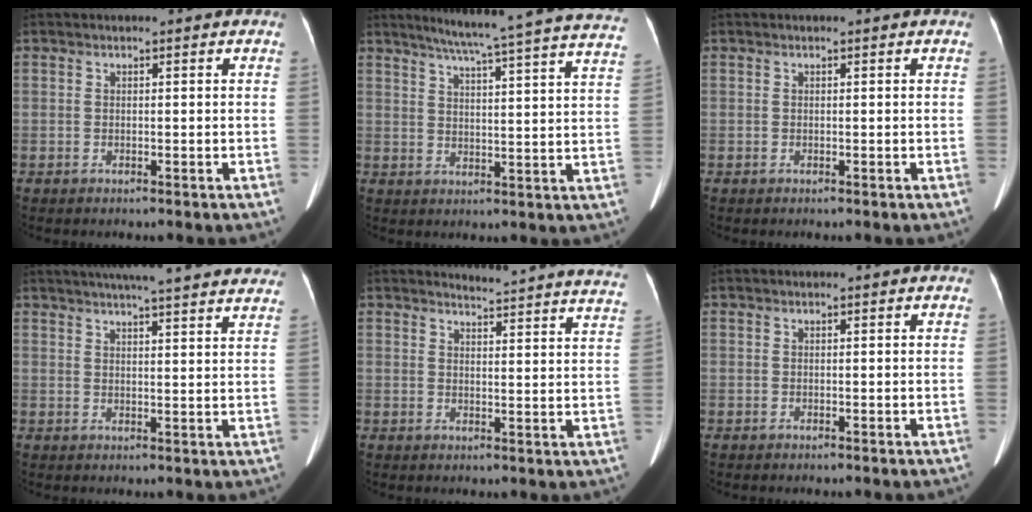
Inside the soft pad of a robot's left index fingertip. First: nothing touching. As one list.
[{"total": 24.4, "force": [21.7, -0.9, 11.1], "torque": [-0.167, -0.046, 0.261]}, {"total": 0.0}, {"total": 22.5, "force": [19.9, 2.0, 10.4], "torque": [-0.156, 0.015, 0.245]}, {"total": 16.8, "force": [16.6, -0.3, 2.7], "torque": [-0.029, -0.096, 0.168]}, {"total": 0.0}]